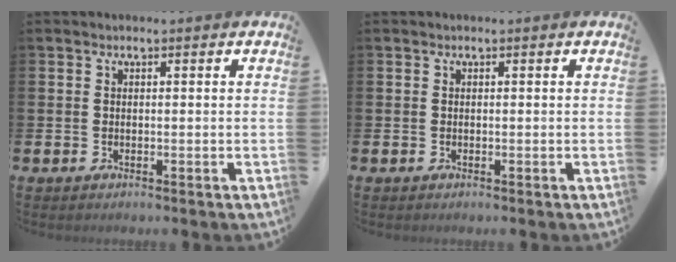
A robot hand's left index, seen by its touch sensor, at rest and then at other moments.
{"total": 0.0}